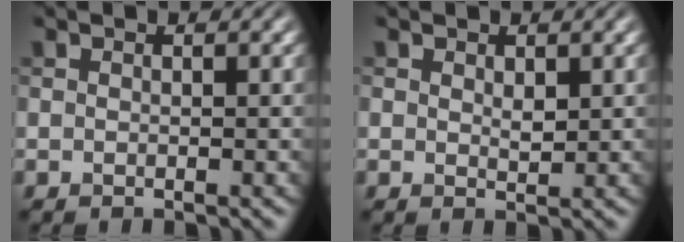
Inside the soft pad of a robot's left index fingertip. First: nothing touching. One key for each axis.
{"total": 1.0, "fx": 0.4, "fy": 0.6, "fz": 0.7, "tx": -0.014, "ty": -0.005, "tz": 0.008}